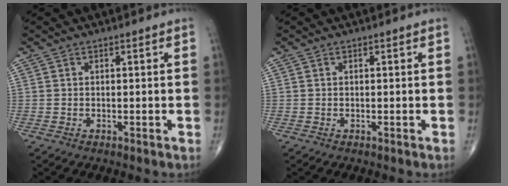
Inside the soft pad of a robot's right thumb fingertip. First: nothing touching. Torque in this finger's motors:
{"motor_torque": [0.16, 0.05, 0.13, 0.08, -0.01]}